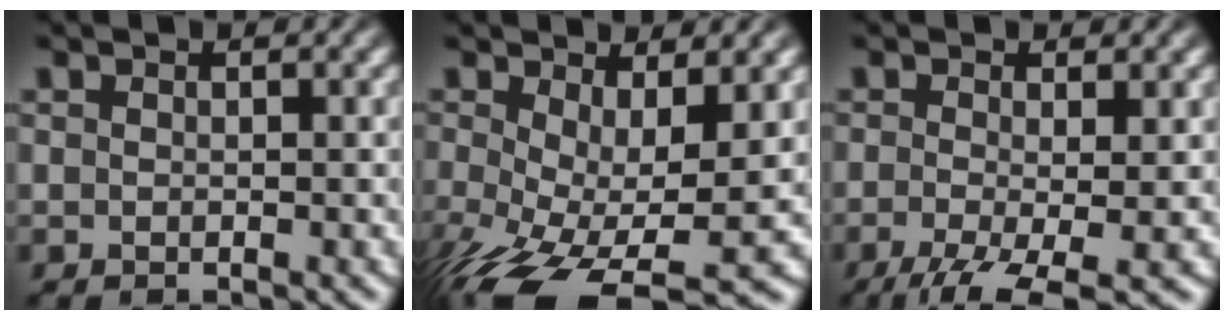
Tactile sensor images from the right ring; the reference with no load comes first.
{"total": 7.8, "force": [-4.6, 3.6, 5.2], "torque": [-0.116, -0.067, -0.039]}
{"total": 5.2, "force": [-3.0, 2.1, 3.6], "torque": [-0.076, -0.038, -0.032]}